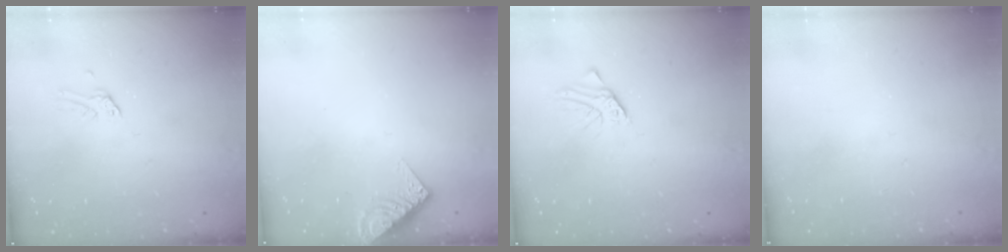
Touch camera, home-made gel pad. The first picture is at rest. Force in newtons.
{"total": 8.7, "press": 8.6, "slide": 1.0}
{"total": 0.0}
{"total": 0.0}